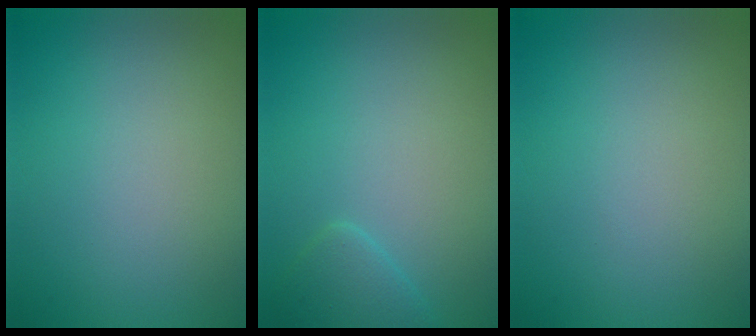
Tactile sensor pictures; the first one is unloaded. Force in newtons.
{"total": 1.7, "press": 1.7, "slide": 0.2}
{"total": 0.0}